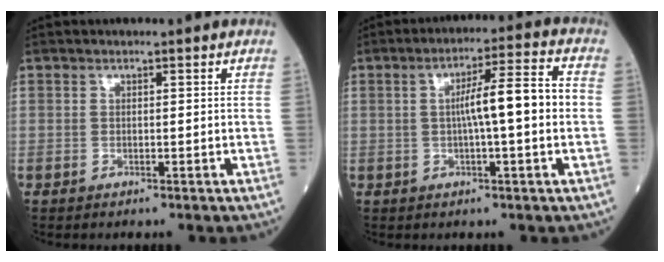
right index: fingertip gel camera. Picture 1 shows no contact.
{"total": 8.3, "force": [-0.2, 0.2, 8.3], "torque": [-0.134, 0.019, -0.007]}